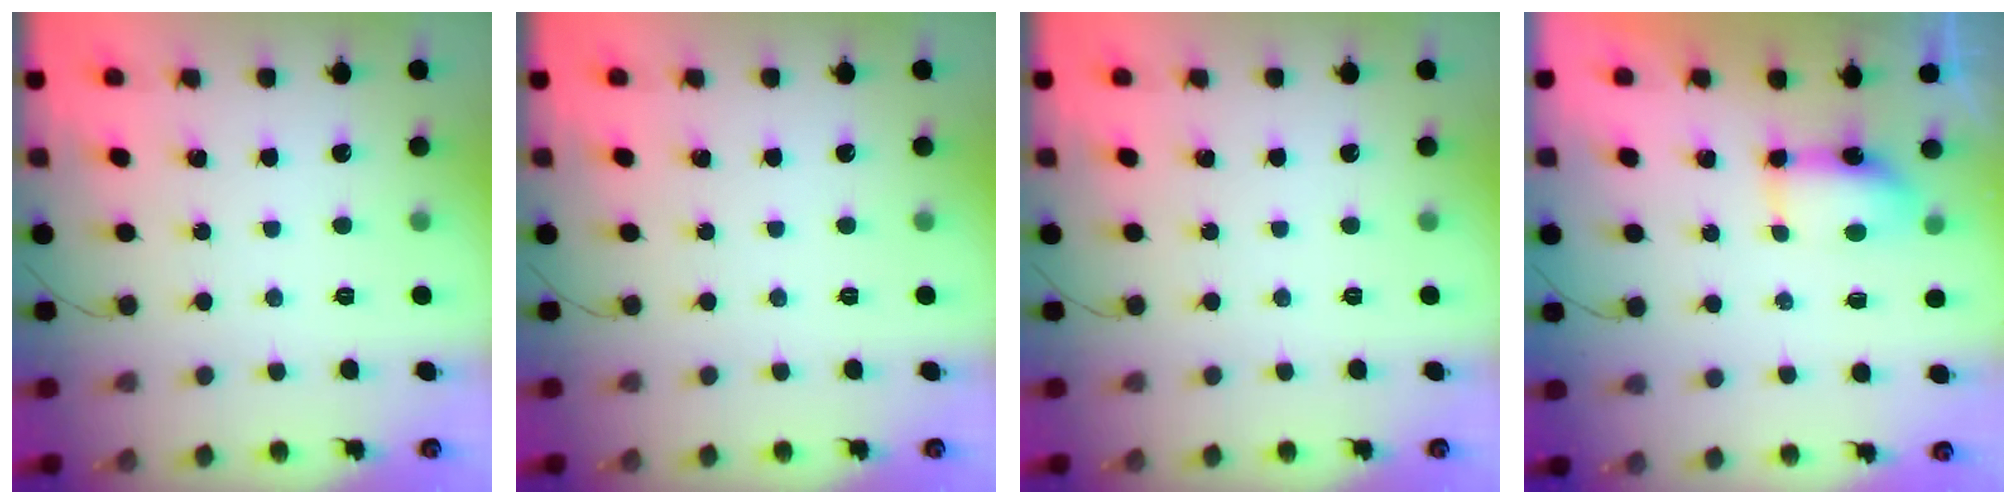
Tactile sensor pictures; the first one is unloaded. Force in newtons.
{"total": 0.0}
{"total": 0.0}
{"total": 6.1, "press": 6.0, "slide": 1.1}